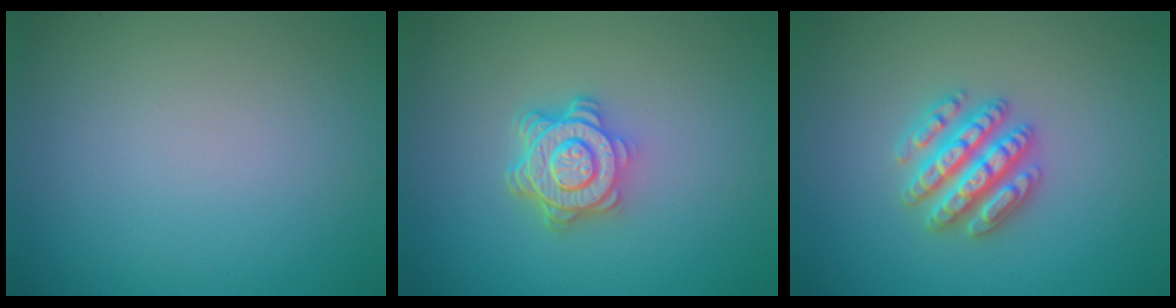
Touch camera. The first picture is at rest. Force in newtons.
{"total": 4.7, "press": 3.6, "slide": 2.9}
{"total": 4.8, "press": 4.7, "slide": 0.8}